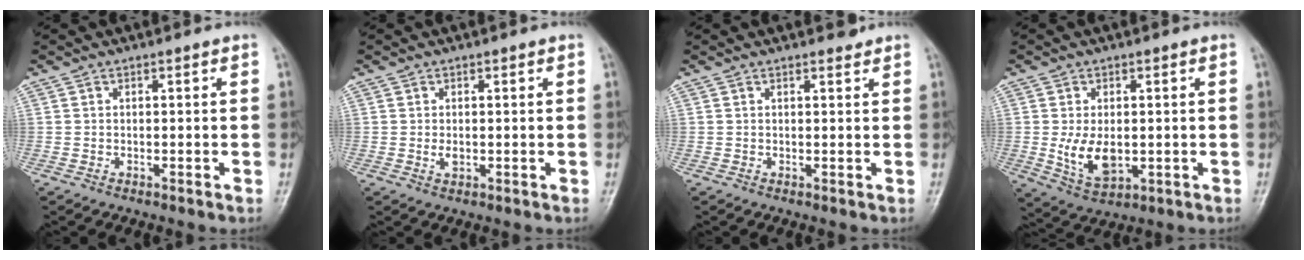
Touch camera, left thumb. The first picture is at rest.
{"total": 1.7, "force": [0.0, 1.2, 1.2], "torque": [-0.014, -0.002, 0.001]}
{"total": 1.4, "force": [1.2, 0.5, 0.3], "torque": [0.002, -0.007, 0.015]}
{"total": 7.7, "force": [-0.5, 4.8, 6.0], "torque": [-0.095, -0.011, 0.003]}